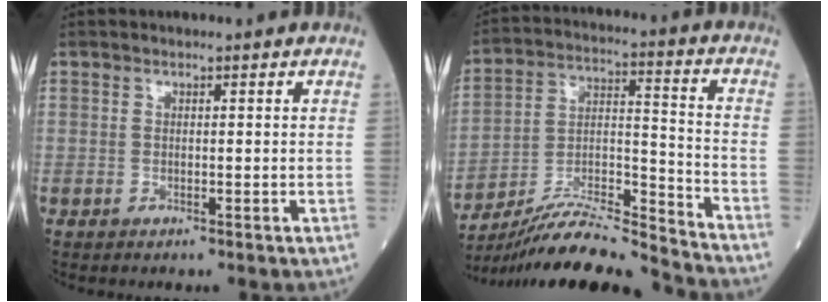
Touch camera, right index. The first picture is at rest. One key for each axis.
{"total": 16.5, "fx": -15.8, "fy": -0.9, "fz": 4.7, "tx": -0.082, "ty": 0.015, "tz": -0.279}